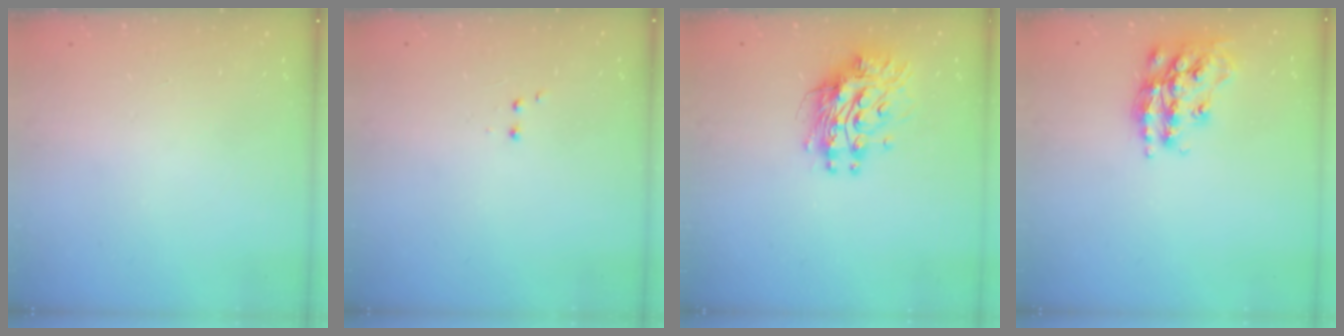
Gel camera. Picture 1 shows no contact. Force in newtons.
{"total": 1.9, "press": 1.8, "slide": 0.5}
{"total": 11.5, "press": 11.5, "slide": 1.0}
{"total": 17.2, "press": 17.2, "slide": 1.2}